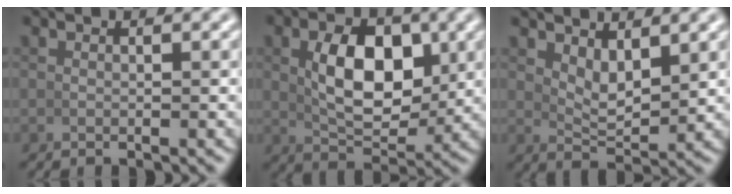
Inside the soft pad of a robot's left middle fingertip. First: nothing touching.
{"total": 7.0, "force": [1.2, 3.6, 5.8], "torque": [-0.089, -0.011, 0.028]}
{"total": 4.5, "force": [3.0, 1.5, 3.0], "torque": [-0.042, -0.011, 0.054]}